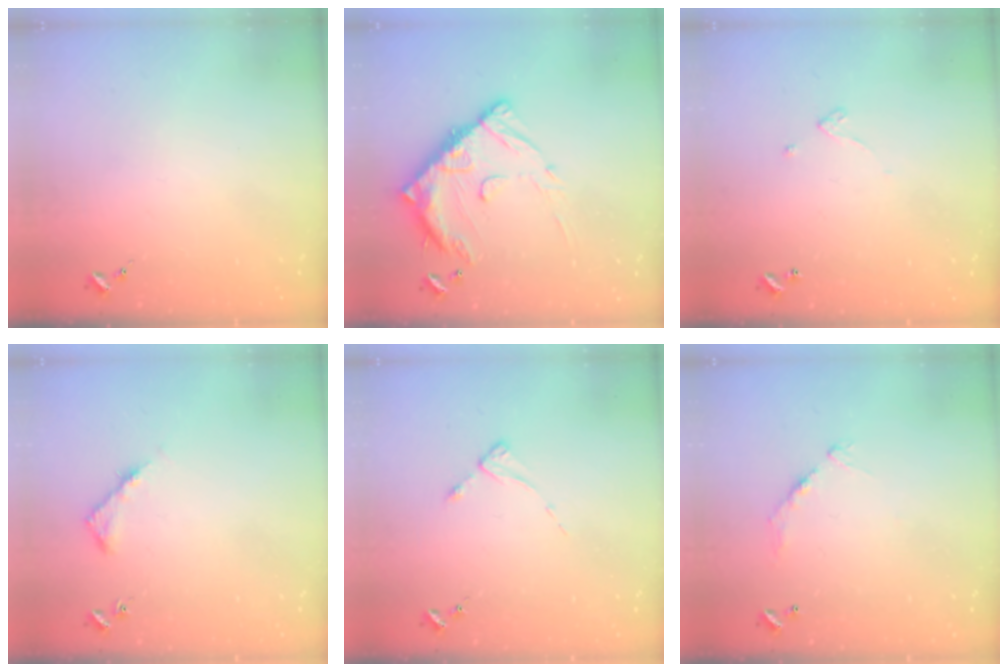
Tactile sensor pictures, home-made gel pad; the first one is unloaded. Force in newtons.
{"total": 16.1, "press": 16.0, "slide": 1.3}
{"total": 2.6, "press": 2.6, "slide": 0.2}
{"total": 4.3, "press": 4.3, "slide": 0.4}
{"total": 2.6, "press": 2.6, "slide": 0.3}
{"total": 9.1, "press": 9.1, "slide": 0.8}